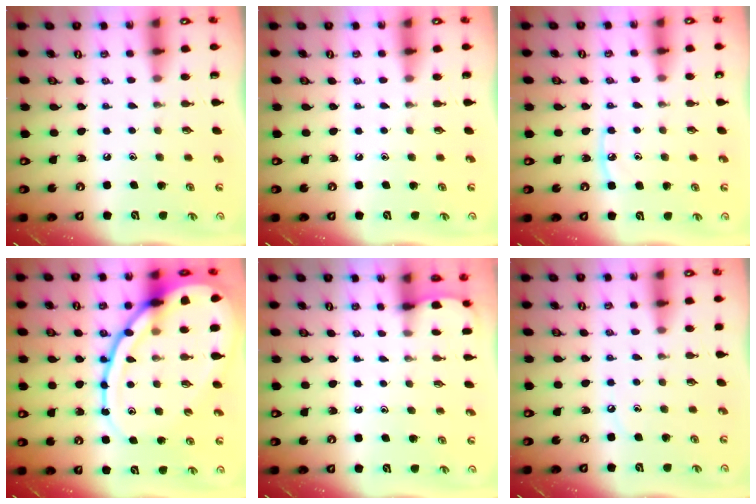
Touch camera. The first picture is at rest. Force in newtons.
{"total": 0.0}
{"total": 5.3, "press": 5.3, "slide": 0.3}
{"total": 21.5, "press": 21.4, "slide": 2.1}
{"total": 1.2, "press": 1.2, "slide": 0.1}
{"total": 3.6, "press": 3.5, "slide": 0.6}